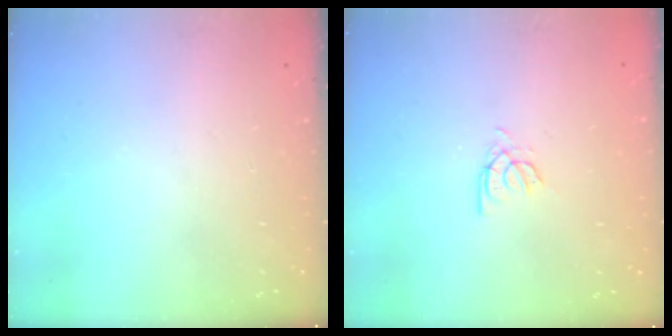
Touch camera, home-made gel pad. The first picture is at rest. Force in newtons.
{"total": 2.7, "press": 2.7, "slide": 0.2}